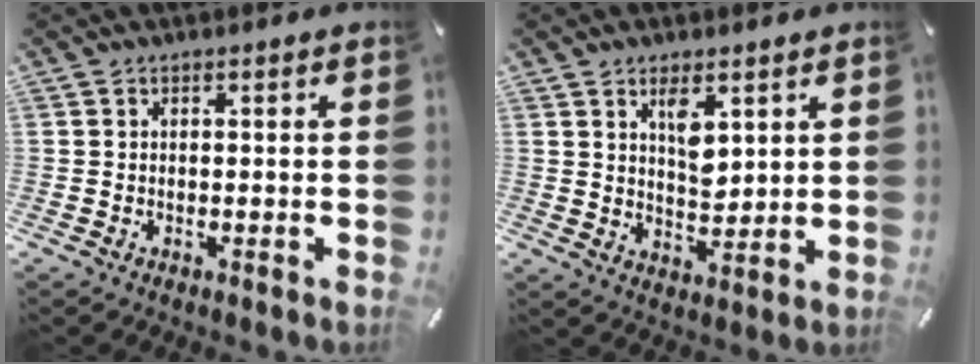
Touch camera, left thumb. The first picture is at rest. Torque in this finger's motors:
{"motor_torque": [1.23, 1.38, 0.79, -0.68, 0.08]}